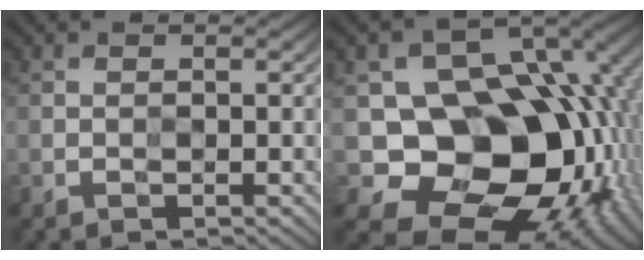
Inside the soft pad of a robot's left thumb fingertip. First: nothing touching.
{"total": 17.4, "force": [-2.0, 13.7, 10.5], "torque": [-0.158, -0.049, -0.017]}